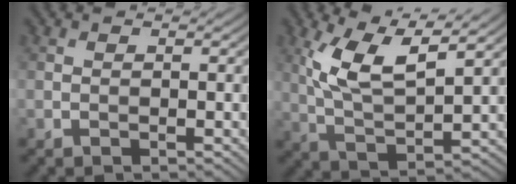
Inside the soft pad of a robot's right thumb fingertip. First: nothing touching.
{"total": 10.3, "force": [5.0, 3.3, 8.4], "torque": [-0.183, 0.006, 0.098]}